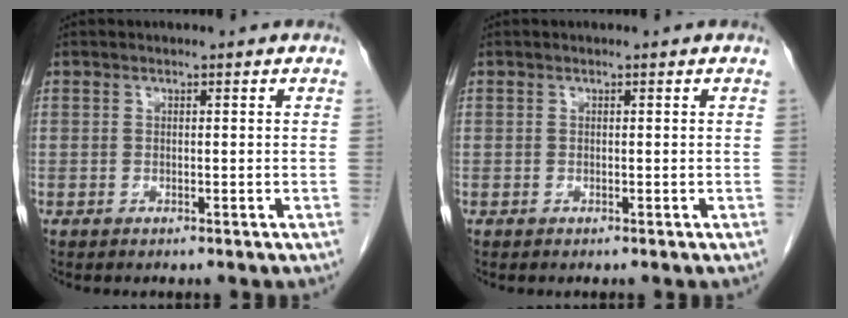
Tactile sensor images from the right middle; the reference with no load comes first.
{"total": 0.0}